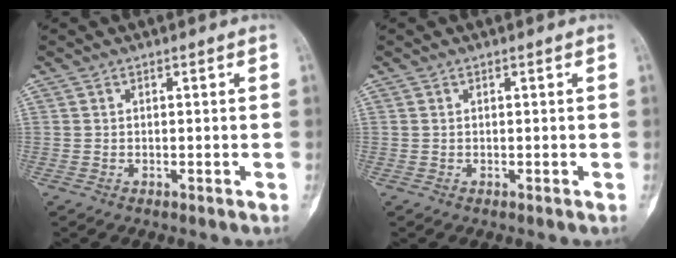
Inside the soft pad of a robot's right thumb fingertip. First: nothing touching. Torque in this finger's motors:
{"motor_torque": [0.38, 0.11, 0.03, -0.09, 0.08]}